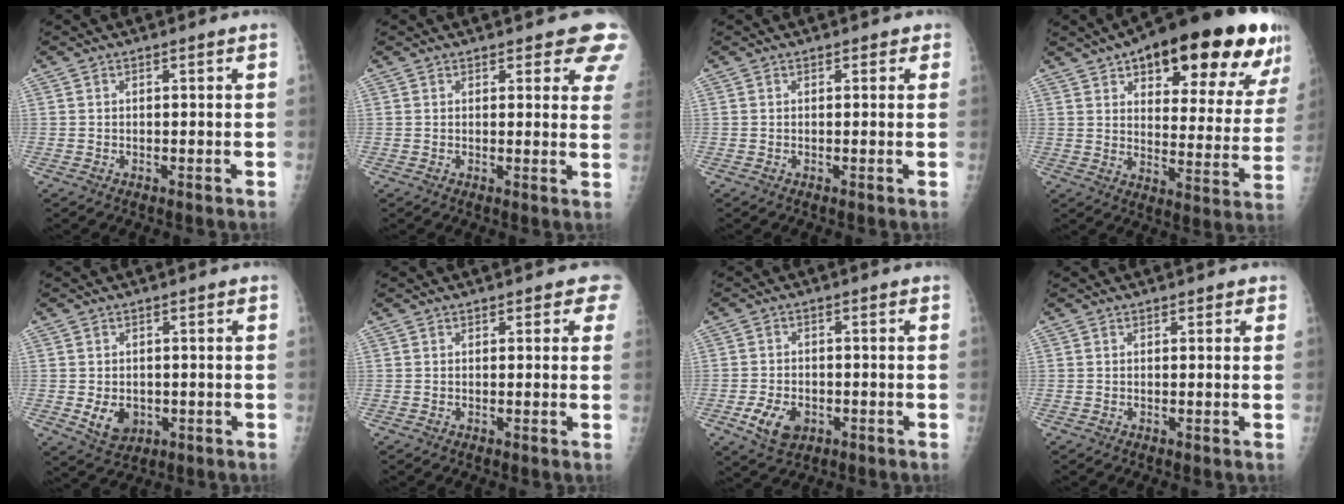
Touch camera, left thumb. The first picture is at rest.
{"total": 7.6, "force": [6.1, 2.8, 3.4], "torque": [0.004, -0.027, 0.053]}
{"total": 1.1, "force": [0.6, 0.8, 0.3], "torque": [0.015, 0.000, 0.000]}
{"total": 28.2, "force": [16.3, 10.5, 20.5], "torque": [-0.245, -0.033, 0.224]}
{"total": 5.2, "force": [-0.9, 4.1, 3.0], "torque": [-0.032, -0.004, -0.001]}
{"total": 2.2, "force": [1.4, 1.4, 0.9], "torque": [0.018, -0.003, 0.006]}
{"total": 6.5, "force": [-2.5, 4.4, 4.0], "torque": [-0.064, 0.004, -0.038]}
{"total": 0.9, "force": [0.5, 0.6, 0.2], "torque": [0.008, -0.001, 0.001]}